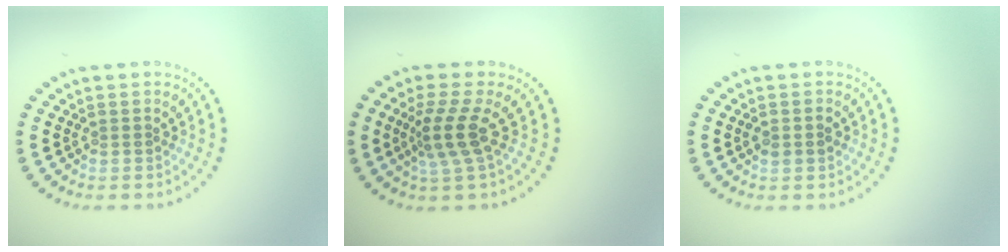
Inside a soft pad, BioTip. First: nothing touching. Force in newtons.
{"total": 3.3, "press": 2.4, "slide": 2.3}
{"total": 1.3, "press": 1.3, "slide": 0.1}